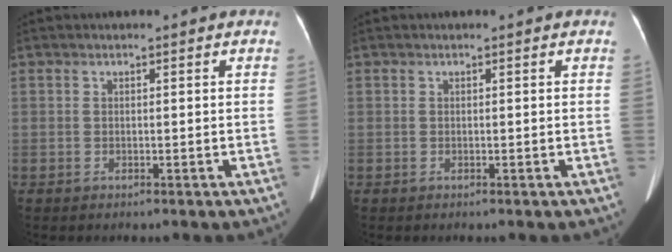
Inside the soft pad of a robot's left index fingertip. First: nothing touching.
{"total": 0.0}